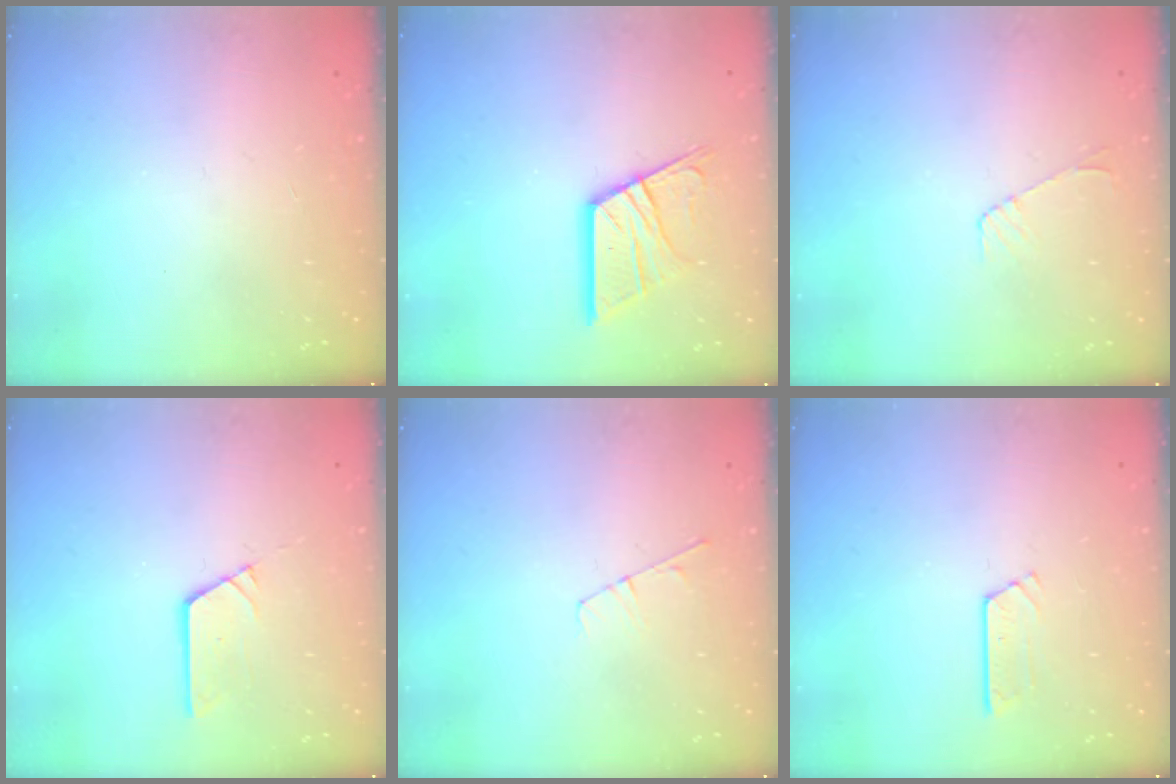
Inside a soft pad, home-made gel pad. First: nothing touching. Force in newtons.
{"total": 14.3, "press": 14.2, "slide": 1.4}
{"total": 5.3, "press": 5.2, "slide": 0.5}
{"total": 3.7, "press": 3.7, "slide": 0.3}
{"total": 3.1, "press": 3.1, "slide": 0.4}
{"total": 2.6, "press": 2.6, "slide": 0.2}